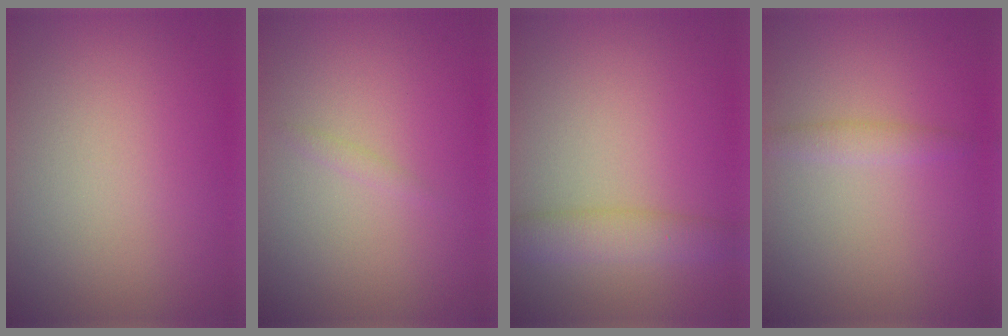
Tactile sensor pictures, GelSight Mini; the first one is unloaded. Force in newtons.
{"total": 0.5, "press": 0.5, "slide": 0.1}
{"total": 3.0, "press": 3.0, "slide": 0.2}
{"total": 1.4, "press": 1.4, "slide": 0.0}